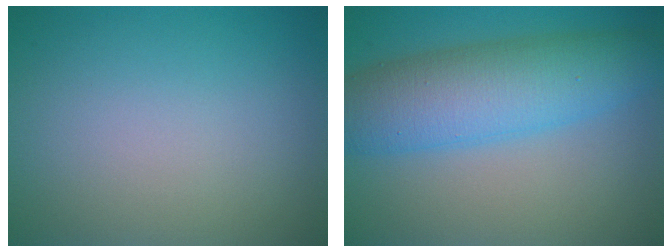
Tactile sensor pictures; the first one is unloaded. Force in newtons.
{"total": 8.1, "press": 8.1, "slide": 0.1}